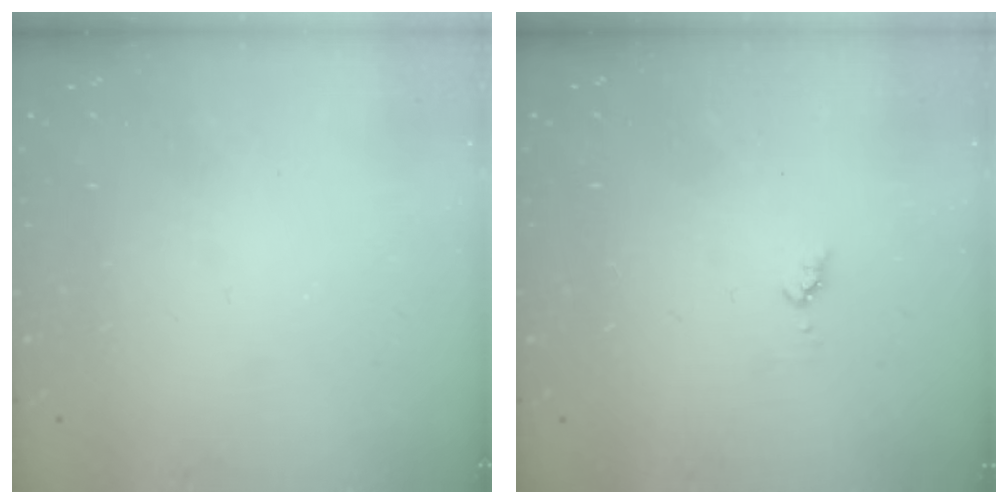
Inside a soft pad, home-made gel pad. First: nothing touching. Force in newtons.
{"total": 4.4, "press": 4.3, "slide": 0.4}